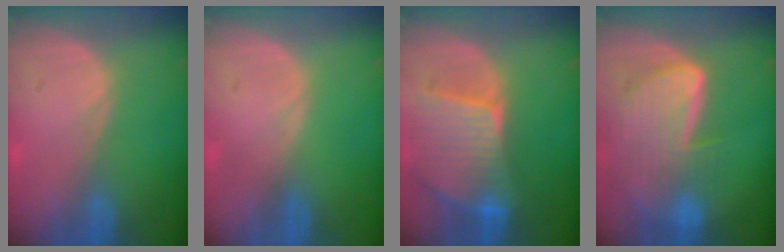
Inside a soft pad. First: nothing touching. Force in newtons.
{"total": 0.0}
{"total": 9.4, "press": 8.3, "slide": 4.5}
{"total": 9.3, "press": 8.1, "slide": 4.6}